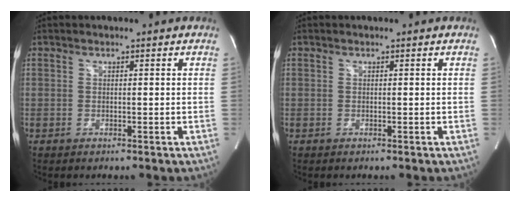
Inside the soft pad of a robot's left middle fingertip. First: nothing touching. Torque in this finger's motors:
{"motor_torque": [-0.01, 0.00, 0.00, 0.00]}